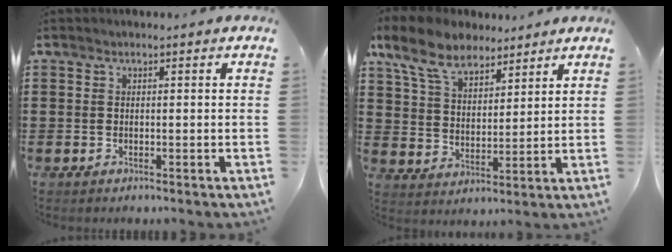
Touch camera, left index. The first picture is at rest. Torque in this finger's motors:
{"motor_torque": [0.92, 0.81, 0.18, 0.19]}